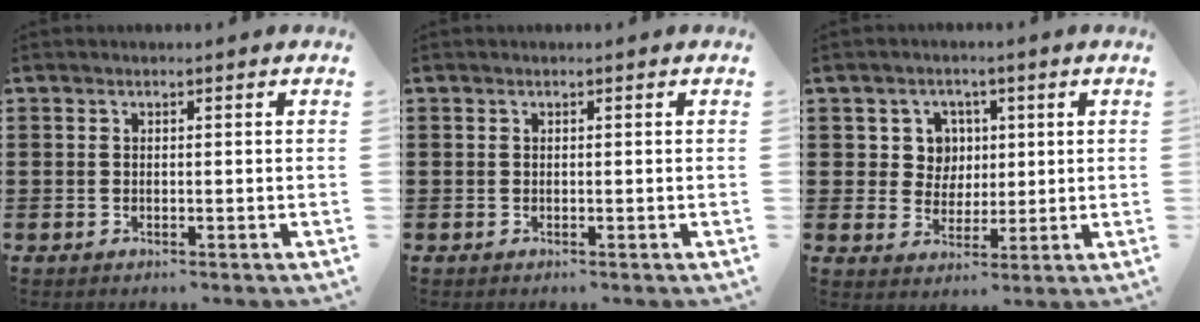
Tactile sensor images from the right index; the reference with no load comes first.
{"total": 0.0}
{"total": 5.3, "force": [1.4, 4.8, 1.6], "torque": [-0.047, 0.014, 0.023]}